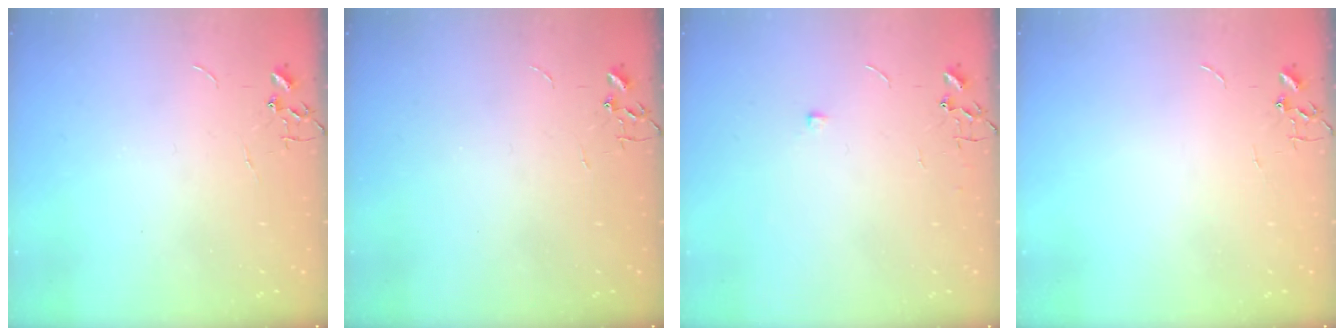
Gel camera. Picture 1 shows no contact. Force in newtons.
{"total": 0.0}
{"total": 5.6, "press": 5.6, "slide": 0.5}
{"total": 0.0}